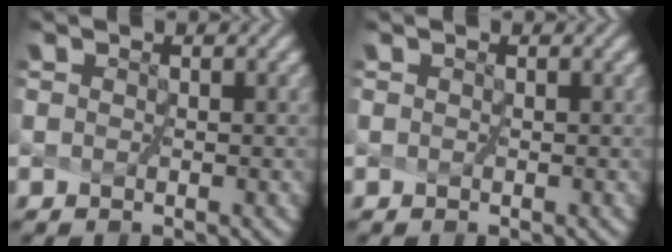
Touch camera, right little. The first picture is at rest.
{"total": 0.0}